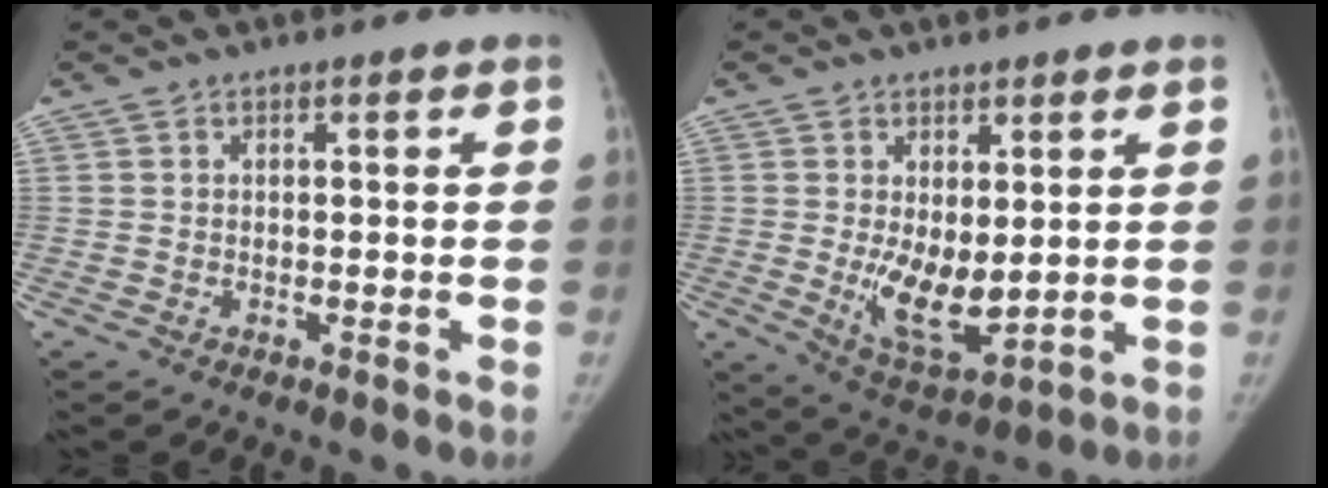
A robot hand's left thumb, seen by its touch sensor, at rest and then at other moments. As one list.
[{"total": 9.2, "force": [0.5, 4.3, 8.1], "torque": [-0.119, -0.029, 0.028]}]